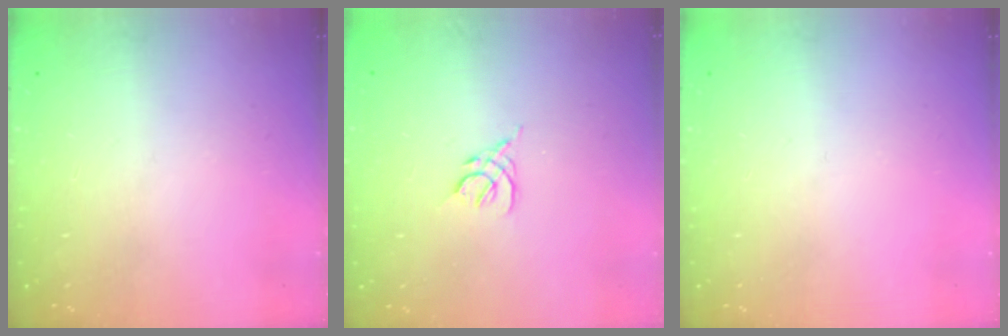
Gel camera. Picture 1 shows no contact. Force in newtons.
{"total": 2.8, "press": 2.8, "slide": 0.7}
{"total": 0.0}